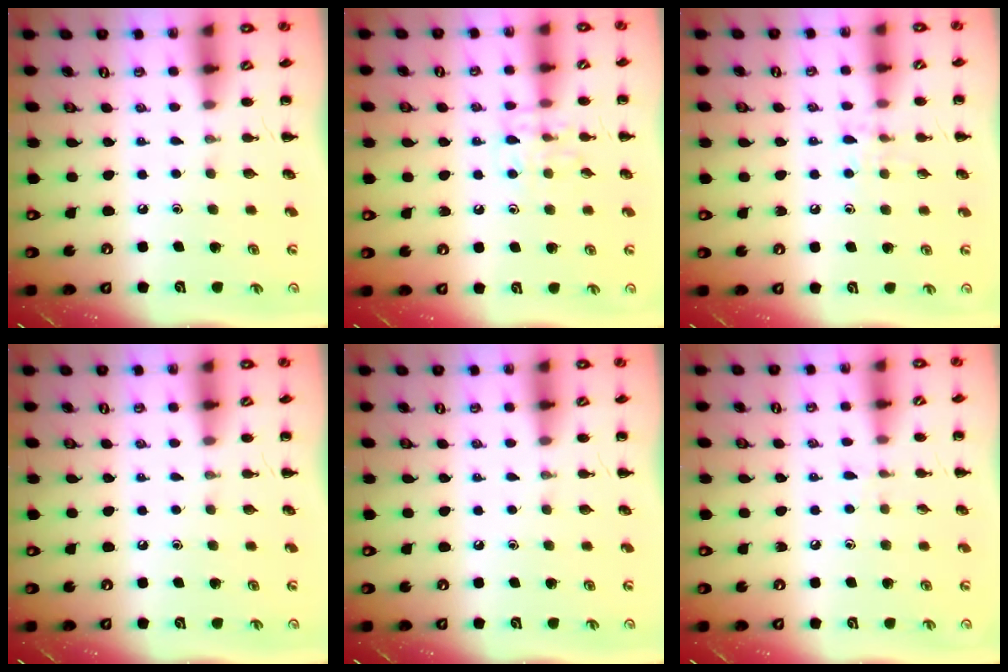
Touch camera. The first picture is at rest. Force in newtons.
{"total": 7.7, "press": 7.7, "slide": 0.4}
{"total": 6.9, "press": 6.6, "slide": 1.8}
{"total": 0.0}
{"total": 0.0}
{"total": 4.8, "press": 4.3, "slide": 2.0}